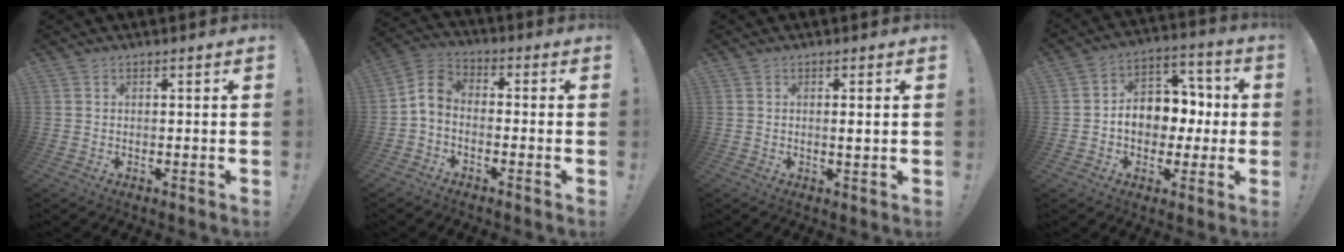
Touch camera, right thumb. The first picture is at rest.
{"total": 6.4, "force": [-1.8, 4.4, 4.2], "torque": [-0.083, 0.017, -0.028]}
{"total": 1.7, "force": [0.1, 0.1, 1.7], "torque": [-0.019, -0.006, -0.003]}
{"total": 11.4, "force": [-1.2, 9.6, 6.0], "torque": [-0.076, 0.016, -0.009]}